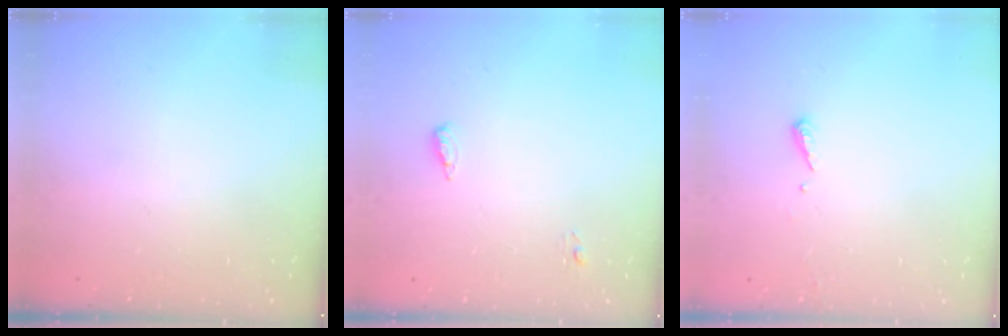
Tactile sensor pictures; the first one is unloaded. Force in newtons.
{"total": 4.9, "press": 4.6, "slide": 1.5}
{"total": 5.3, "press": 5.3, "slide": 0.5}